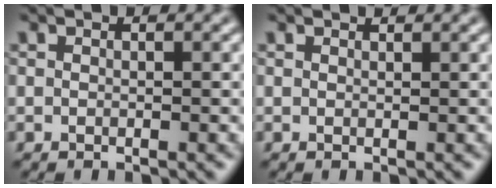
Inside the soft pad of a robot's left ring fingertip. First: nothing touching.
{"total": 0.8, "force": [0.8, 0.0, 0.1], "torque": [-0.006, -0.004, 0.010]}